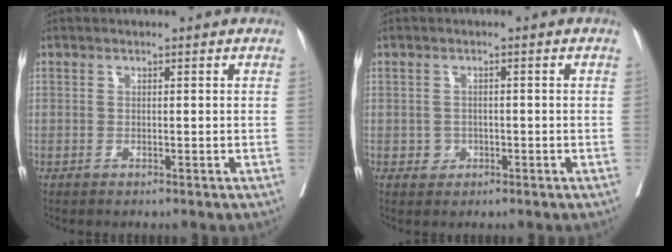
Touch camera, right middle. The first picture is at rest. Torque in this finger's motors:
{"motor_torque": [-0.07, 0.07, -0.01, -0.01]}